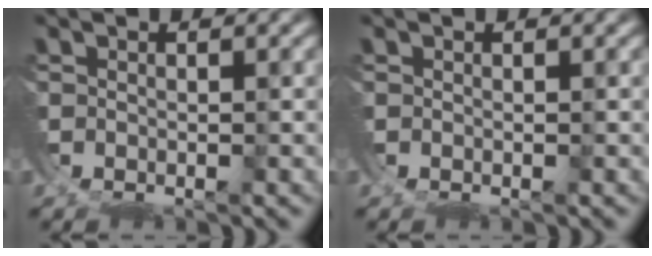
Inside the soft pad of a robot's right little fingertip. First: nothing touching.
{"total": 0.0}